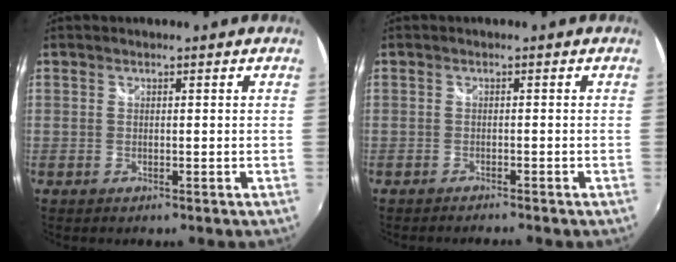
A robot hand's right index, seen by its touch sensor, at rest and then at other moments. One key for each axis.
{"total": 2.5, "fx": -2.3, "fy": 0.2, "fz": 0.9, "tx": -0.027, "ty": -0.013, "tz": -0.040}